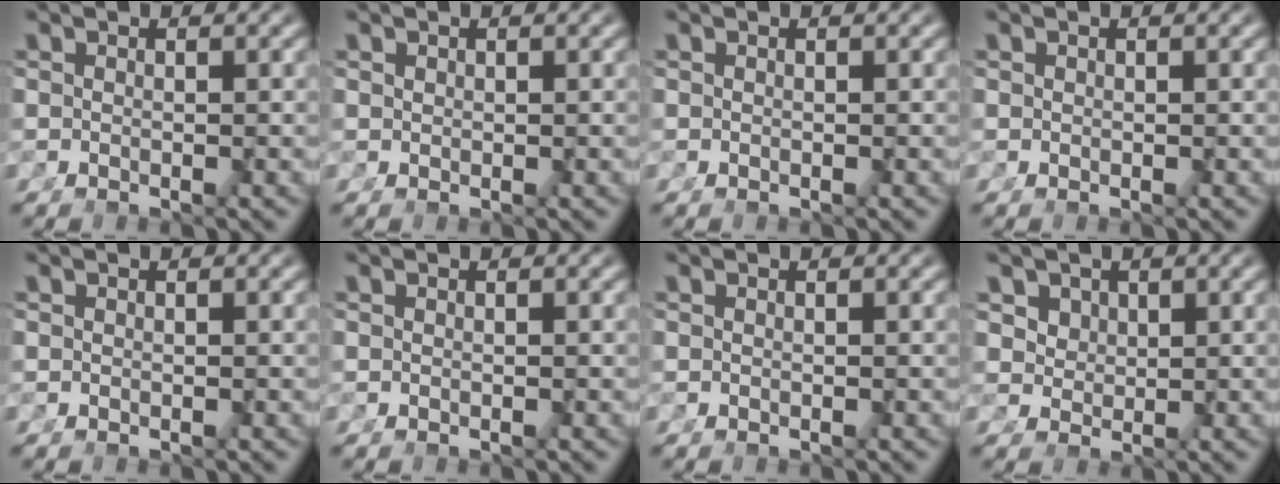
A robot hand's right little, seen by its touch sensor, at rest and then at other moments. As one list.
[{"total": 0.7, "force": [0.6, 0.0, 0.1], "torque": [-0.007, 0.000, 0.015]}, {"total": 0.0}, {"total": 0.0}, {"total": 0.0}, {"total": 0.0}, {"total": 0.0}, {"total": 3.5, "force": [2.0, 2.5, 1.4], "torque": [-0.048, -0.010, 0.041]}]